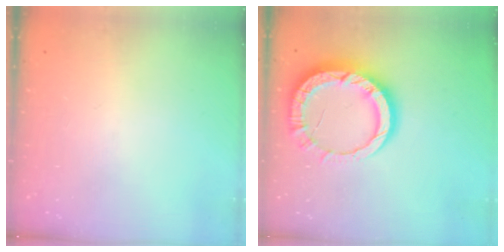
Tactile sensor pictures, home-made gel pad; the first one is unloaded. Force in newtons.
{"total": 13.4, "press": 13.3, "slide": 1.4}